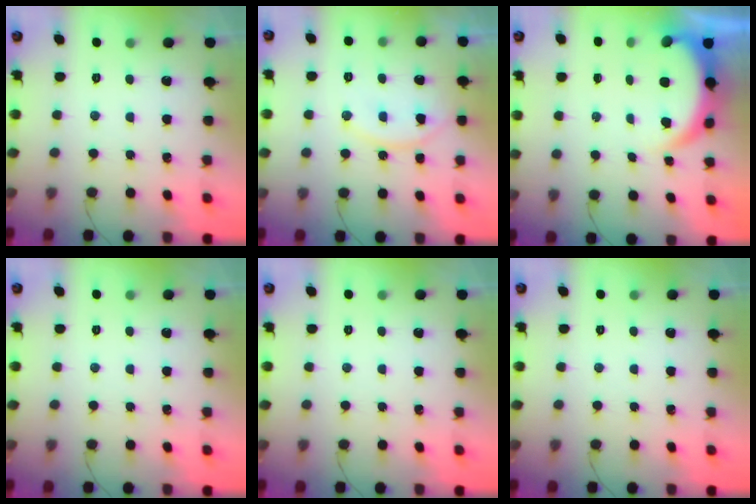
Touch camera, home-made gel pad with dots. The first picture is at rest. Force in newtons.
{"total": 12.5, "press": 12.5, "slide": 0.8}
{"total": 5.4, "press": 5.4, "slide": 0.8}
{"total": 0.0}
{"total": 0.0}
{"total": 0.0}